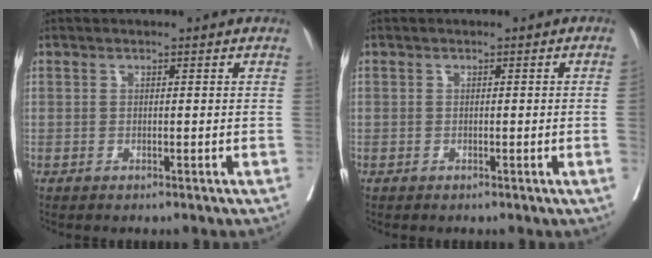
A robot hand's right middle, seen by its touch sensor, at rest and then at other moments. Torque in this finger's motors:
{"motor_torque": [1.44, -0.70, 0.07, -0.21]}